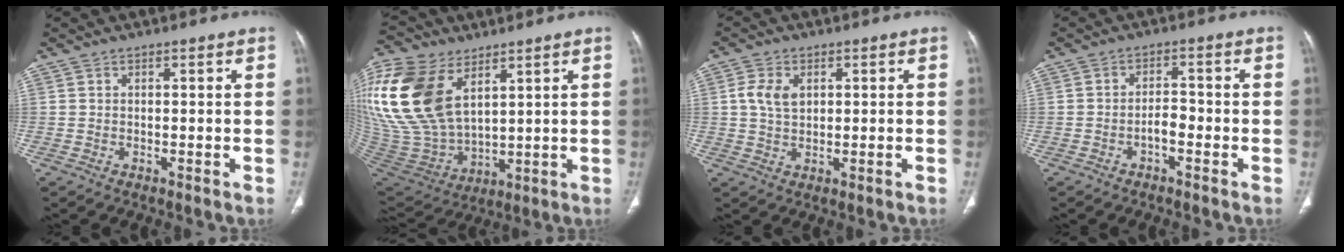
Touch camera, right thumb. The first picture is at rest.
{"total": 24.5, "force": [10.1, 15.0, 16.5], "torque": [-0.383, -0.019, 0.212]}
{"total": 5.0, "force": [1.0, 3.2, 3.7], "torque": [-0.074, 0.001, 0.019]}
{"total": 2.8, "force": [-1.4, 1.3, 2.0], "torque": [-0.028, 0.021, -0.026]}